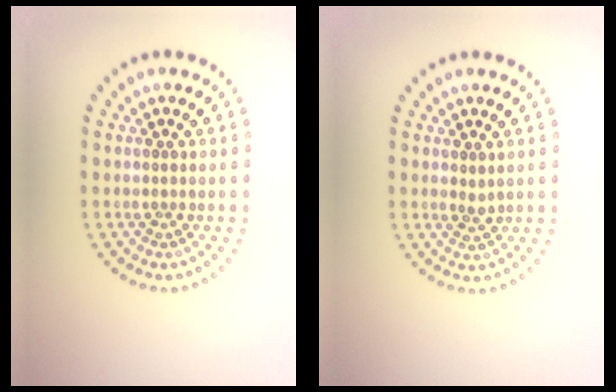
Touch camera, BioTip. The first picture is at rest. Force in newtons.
{"total": 0.9, "press": 0.6, "slide": 0.7}